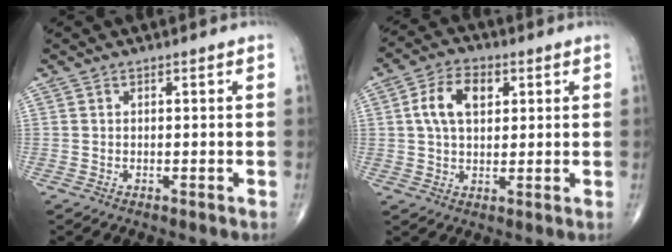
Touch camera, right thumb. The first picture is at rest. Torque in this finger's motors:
{"motor_torque": [0.95, 0.97, 0.77, 0.13, 0.07]}